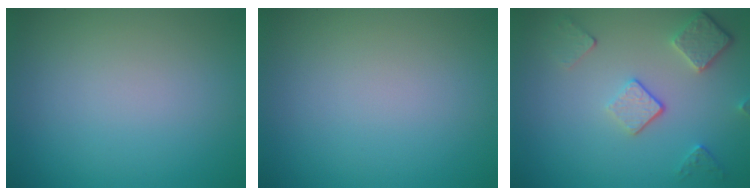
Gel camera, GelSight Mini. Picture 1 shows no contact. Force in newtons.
{"total": 0.0}
{"total": 3.5, "press": 2.7, "slide": 2.2}